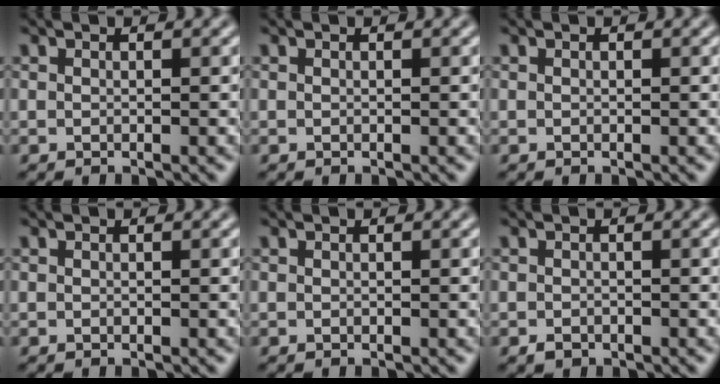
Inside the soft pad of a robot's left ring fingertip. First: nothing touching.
{"total": 0.0}
{"total": 0.0}
{"total": 0.0}
{"total": 0.0}
{"total": 0.8, "force": [-0.5, 0.6, 0.3], "torque": [-0.003, -0.003, -0.009]}